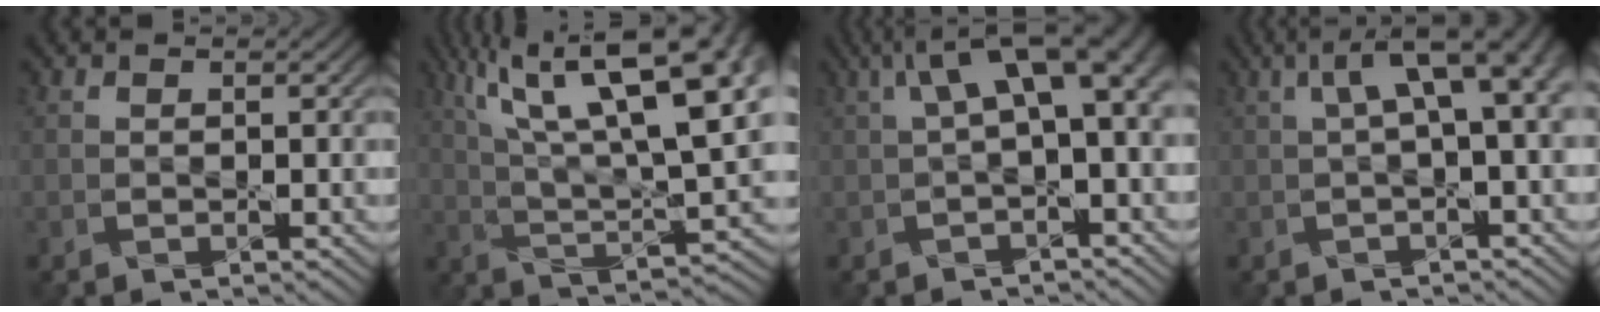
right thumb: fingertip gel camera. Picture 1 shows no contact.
{"total": 18.5, "force": [8.3, 5.6, 15.6], "torque": [-0.273, 0.033, 0.142]}
{"total": 8.1, "force": [1.7, 2.8, 7.4], "torque": [-0.122, 0.017, 0.027]}
{"total": 6.8, "force": [1.5, 1.9, 6.4], "torque": [-0.097, 0.022, 0.022]}